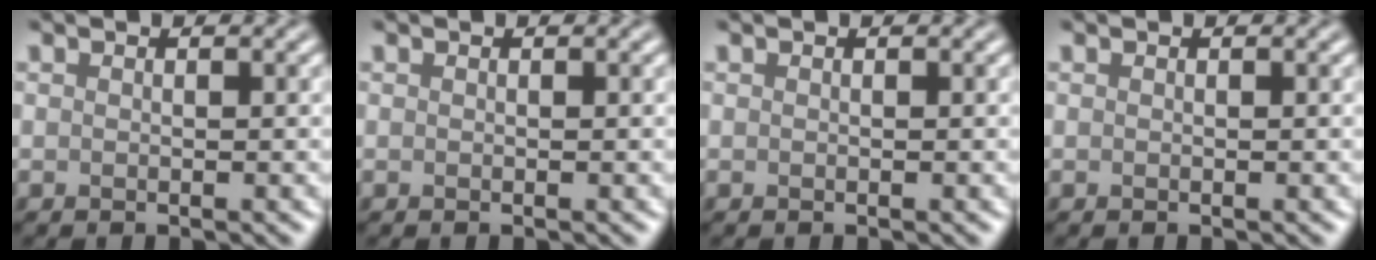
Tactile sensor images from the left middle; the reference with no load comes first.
{"total": 0.0}
{"total": 0.0}
{"total": 0.0}